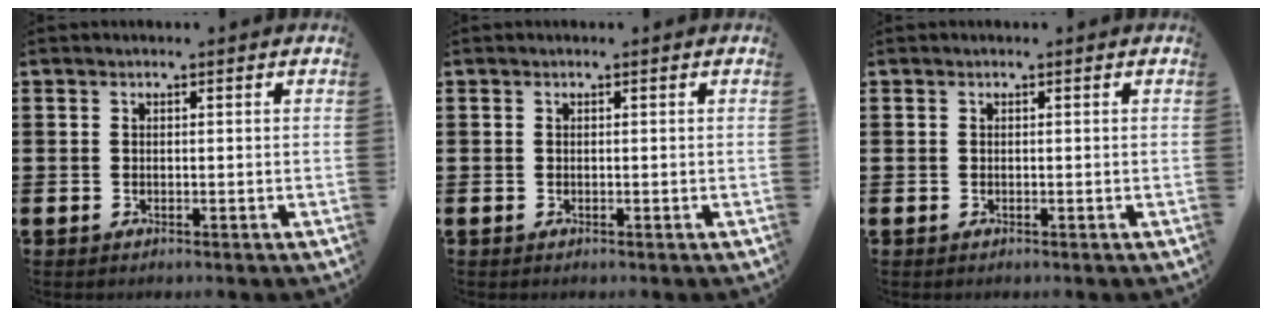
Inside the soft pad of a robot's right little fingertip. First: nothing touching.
{"total": 0.0}
{"total": 0.0}